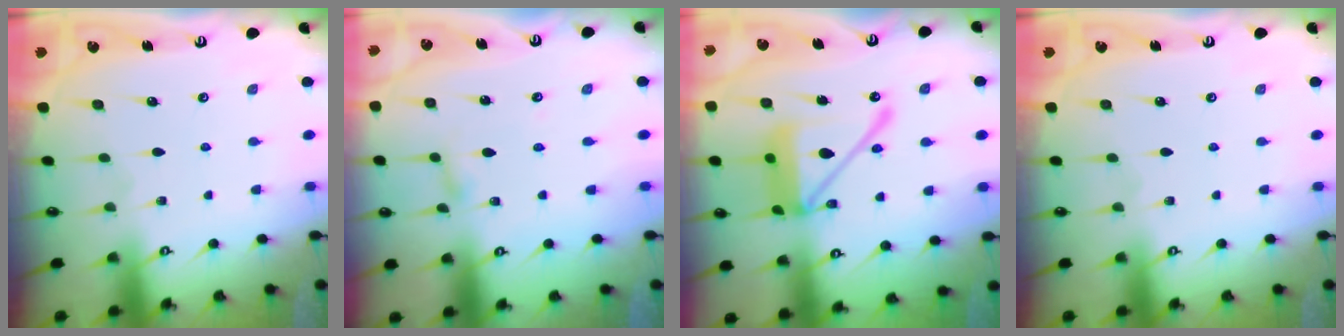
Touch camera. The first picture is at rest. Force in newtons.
{"total": 2.0, "press": 2.0, "slide": 0.2}
{"total": 17.2, "press": 17.1, "slide": 1.8}
{"total": 0.0}